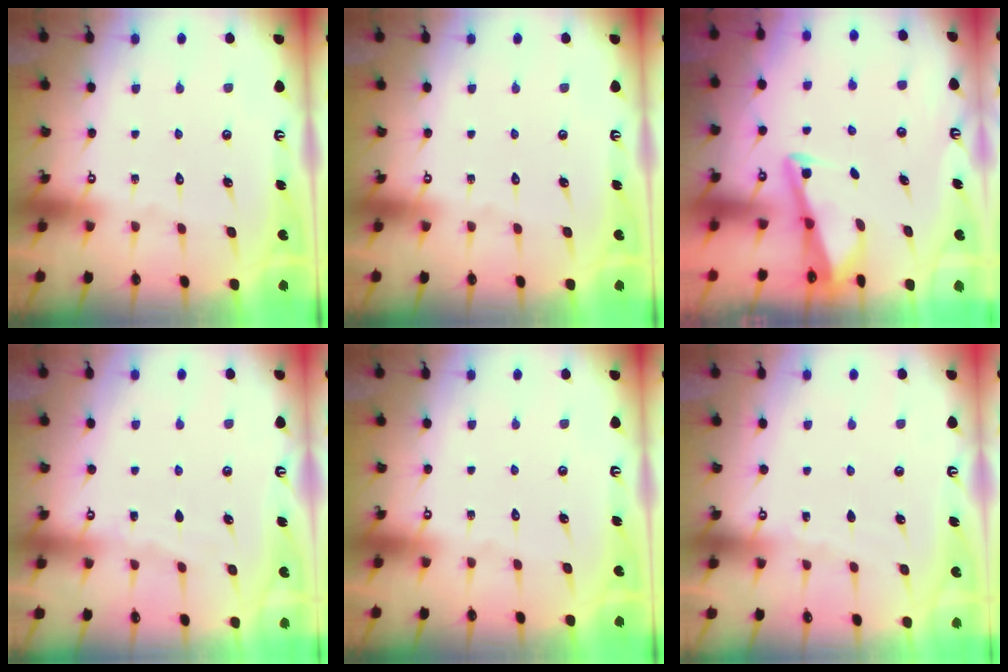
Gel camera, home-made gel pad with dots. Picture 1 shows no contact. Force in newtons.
{"total": 0.0}
{"total": 2.8, "press": 2.8, "slide": 0.4}
{"total": 2.9, "press": 2.9, "slide": 0.1}
{"total": 0.0}
{"total": 2.5, "press": 2.5, "slide": 0.4}